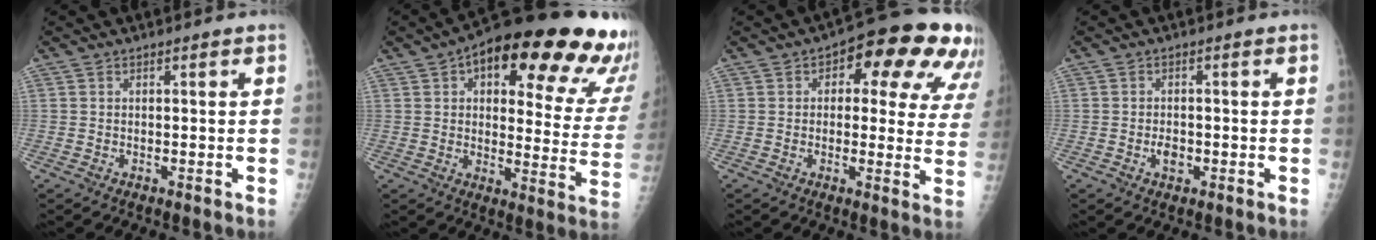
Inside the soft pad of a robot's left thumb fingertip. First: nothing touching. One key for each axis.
{"total": 28.3, "fx": 16.3, "fy": 9.3, "fz": 21.2, "tx": -0.233, "ty": -0.034, "tz": 0.209}
{"total": 17.6, "fx": 7.6, "fy": 8.6, "fz": 13.3, "tx": -0.113, "ty": 0.001, "tz": 0.081}
{"total": 2.3, "fx": -0.8, "fy": 1.6, "fz": 1.5, "tx": -0.016, "ty": 0.004, "tz": -0.012}